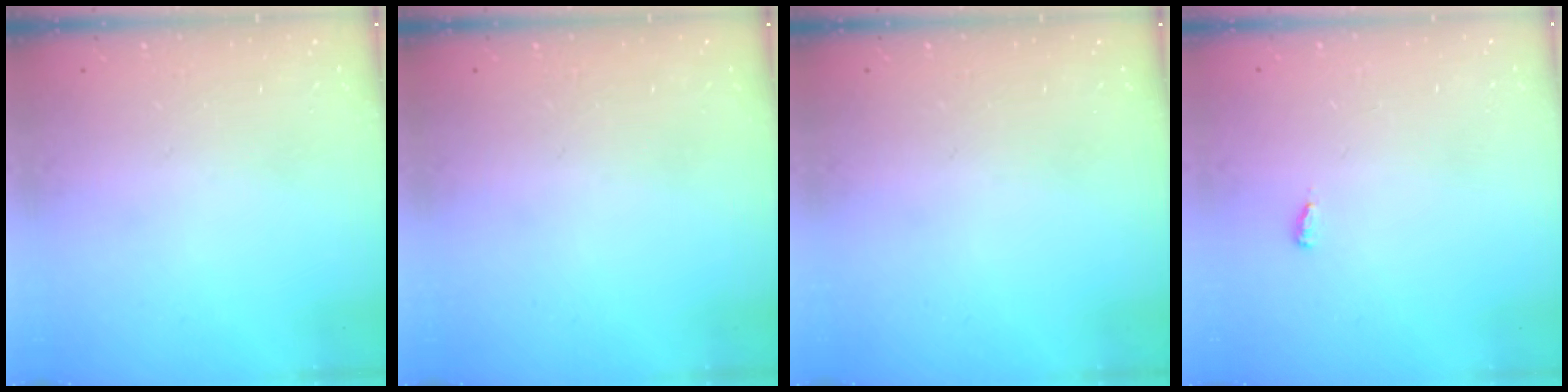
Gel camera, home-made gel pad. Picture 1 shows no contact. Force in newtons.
{"total": 0.0}
{"total": 0.0}
{"total": 2.6, "press": 2.4, "slide": 1.0}